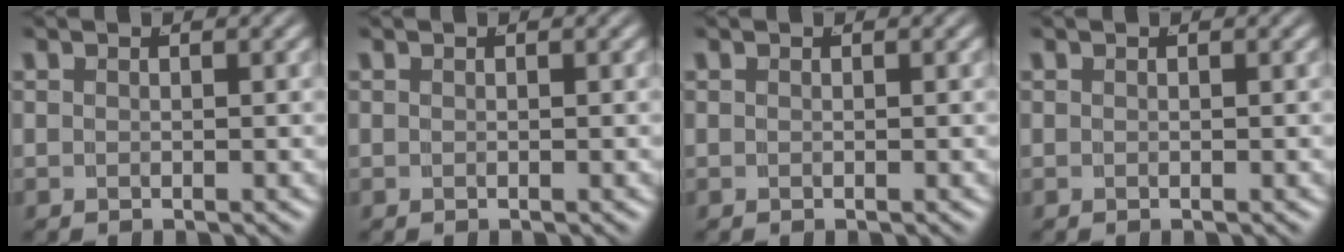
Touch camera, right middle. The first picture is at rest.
{"total": 0.0}
{"total": 0.0}
{"total": 0.0}